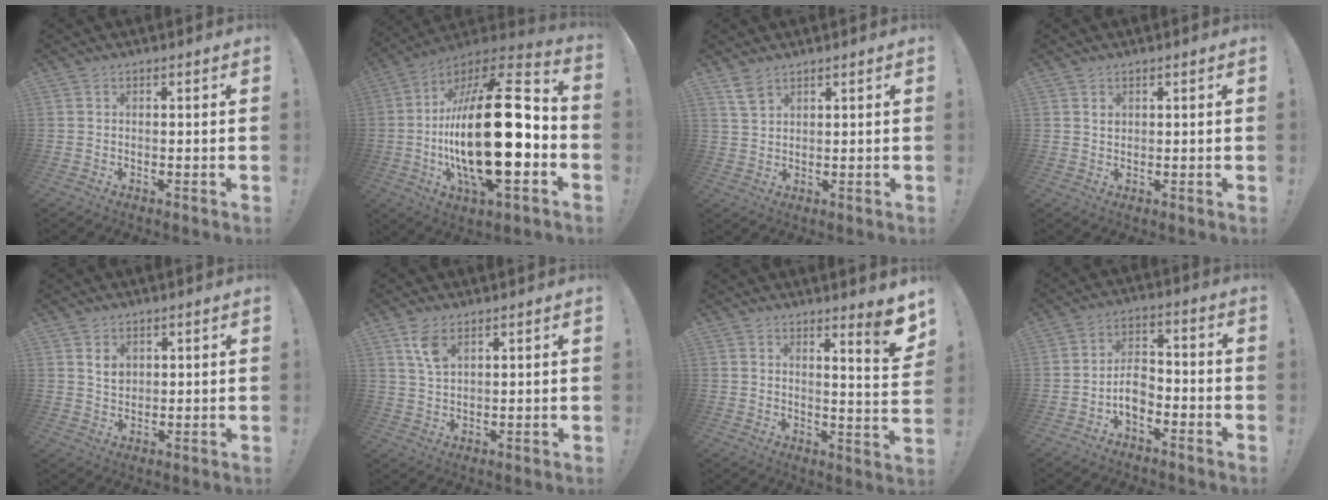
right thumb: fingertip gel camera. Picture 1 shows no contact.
{"total": 32.6, "force": [-4.0, 12.2, 30.0], "torque": [-0.527, 0.012, -0.063]}
{"total": 4.6, "force": [3.3, 2.1, 2.4], "torque": [-0.038, -0.015, 0.063]}
{"total": 1.2, "force": [0.7, 1.0, 0.3], "torque": [-0.006, 0.002, 0.014]}
{"total": 4.1, "force": [2.1, 3.1, 1.8], "torque": [-0.027, -0.006, 0.039]}
{"total": 6.0, "force": [3.5, 2.8, 4.0], "torque": [-0.076, -0.011, 0.066]}
{"total": 7.8, "force": [5.2, -0.3, 5.8], "torque": [-0.070, -0.047, 0.078]}
{"total": 6.4, "force": [-3.2, 4.2, 3.6], "torque": [-0.063, 0.015, -0.059]}